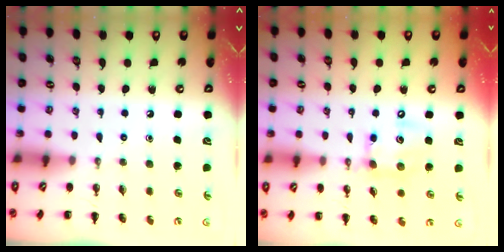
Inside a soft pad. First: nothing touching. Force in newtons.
{"total": 10.8, "press": 10.7, "slide": 1.5}